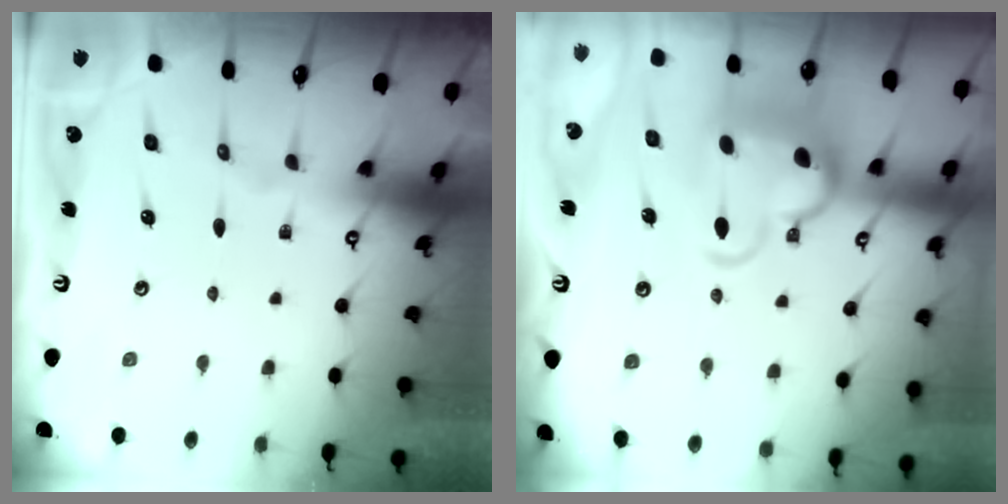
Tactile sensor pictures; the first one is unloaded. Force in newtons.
{"total": 7.6, "press": 7.4, "slide": 1.7}